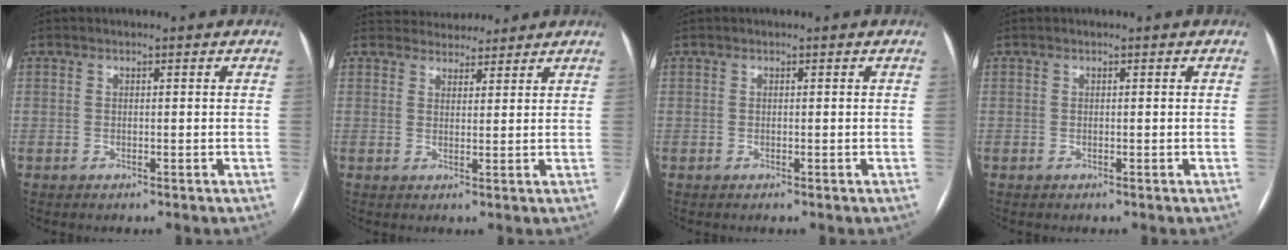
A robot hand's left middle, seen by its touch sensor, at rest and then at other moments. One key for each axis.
{"total": 5.6, "fx": 5.2, "fy": 1.9, "fz": 0.4, "tx": 0.000, "ty": 0.016, "tz": 0.074}
{"total": 0.0}
{"total": 0.0}